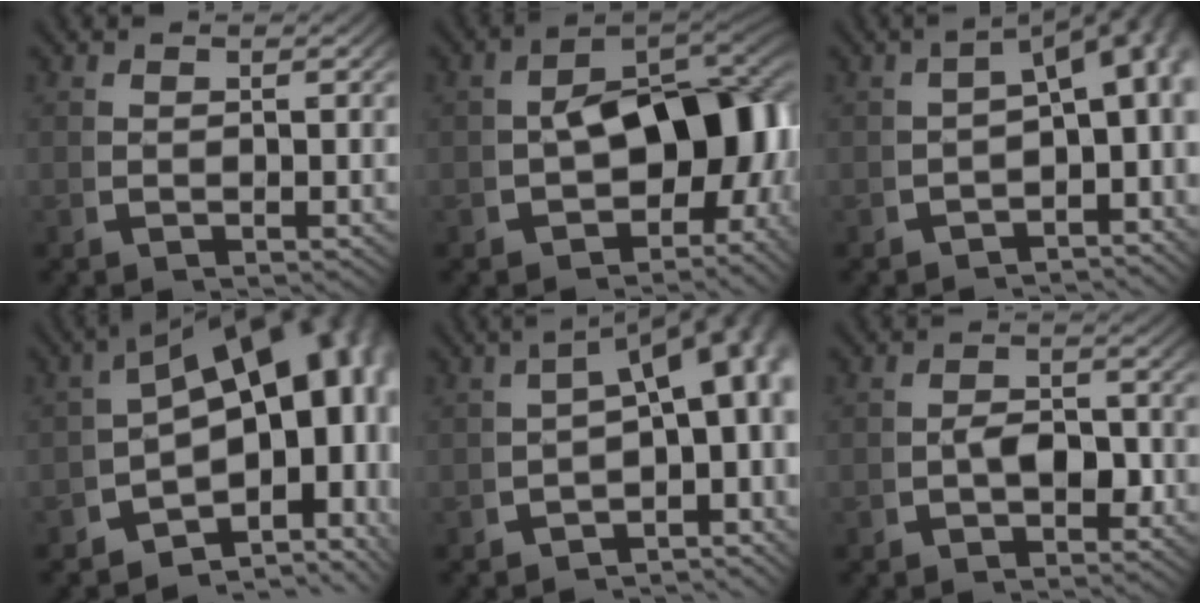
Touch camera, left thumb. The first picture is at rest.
{"total": 15.8, "force": [-1.2, 10.1, 12.0], "torque": [-0.173, -0.048, 0.001]}
{"total": 8.4, "force": [-1.1, 4.7, 6.9], "torque": [-0.069, -0.007, -0.017]}
{"total": 18.7, "force": [0.9, 11.7, 14.6], "torque": [-0.191, -0.008, -0.008]}
{"total": 9.9, "force": [-0.8, 5.5, 8.1], "torque": [-0.087, -0.010, -0.013]}
{"total": 2.6, "force": [-0.8, 1.7, 1.9], "torque": [-0.028, -0.008, -0.013]}